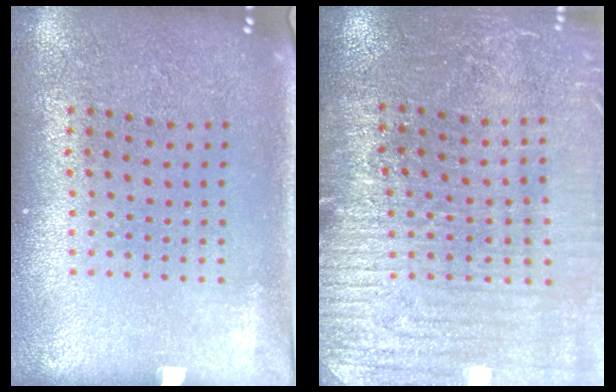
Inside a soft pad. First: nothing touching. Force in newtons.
{"total": 3.2, "press": 3.2, "slide": 0.1}